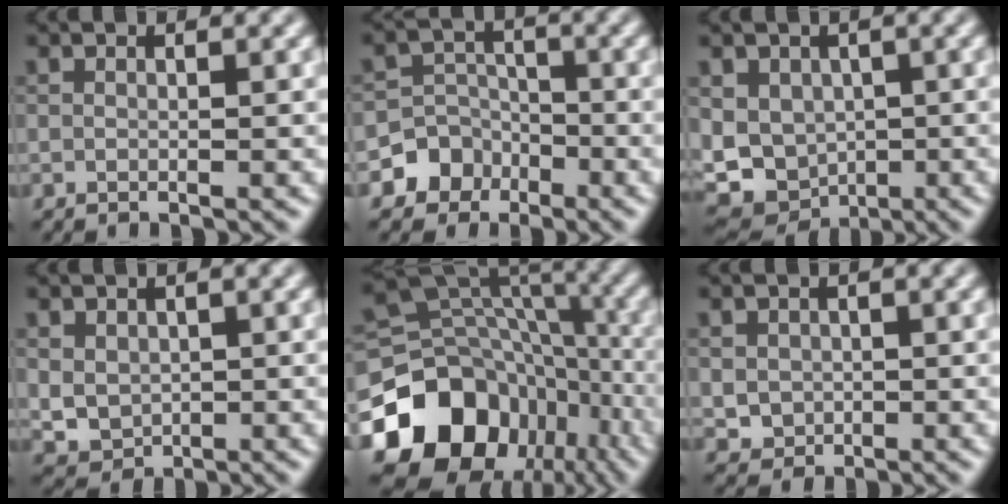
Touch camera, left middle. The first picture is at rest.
{"total": 5.2, "force": [-2.8, 4.4, 0.2], "torque": [0.023, -0.001, -0.073]}
{"total": 7.8, "force": [-0.4, 6.5, 4.2], "torque": [-0.080, -0.001, -0.013]}
{"total": 2.5, "force": [0.4, 2.1, 1.3], "torque": [-0.033, -0.006, 0.015]}
{"total": 18.1, "force": [-8.7, 13.9, 7.8], "torque": [-0.162, -0.017, -0.129]}
{"total": 1.9, "force": [0.1, 1.7, 0.8], "torque": [-0.016, -0.003, 0.003]}